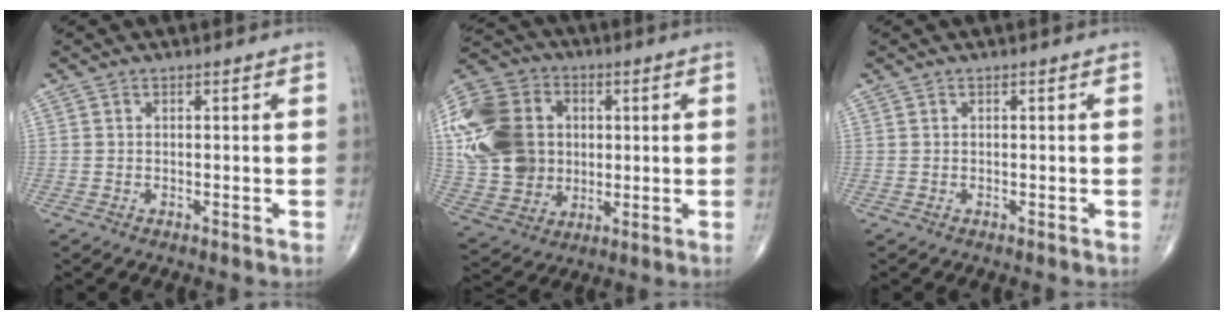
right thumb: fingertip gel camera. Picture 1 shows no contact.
{"total": 23.2, "force": [3.2, 18.2, 14.0], "torque": [-0.287, 0.018, 0.066]}
{"total": 0.0}